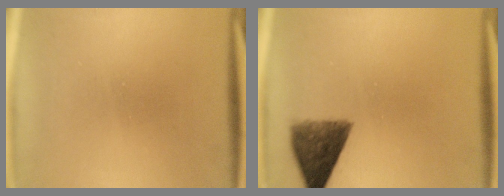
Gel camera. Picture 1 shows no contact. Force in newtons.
{"total": 7.5}